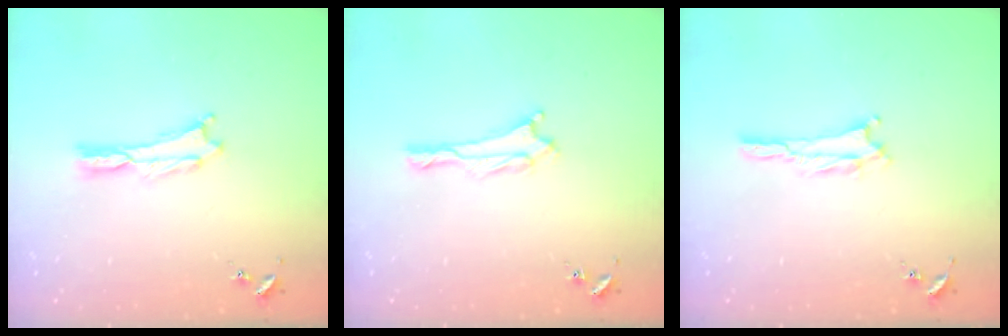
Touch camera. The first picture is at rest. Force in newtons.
{"total": 1.4, "press": 1.4, "slide": 0.2}
{"total": 1.4, "press": 1.4, "slide": 0.2}